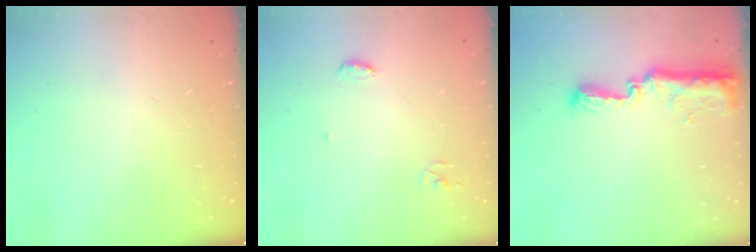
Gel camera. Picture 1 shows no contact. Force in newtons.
{"total": 3.8, "press": 3.7, "slide": 0.4}
{"total": 8.9, "press": 8.9, "slide": 0.8}